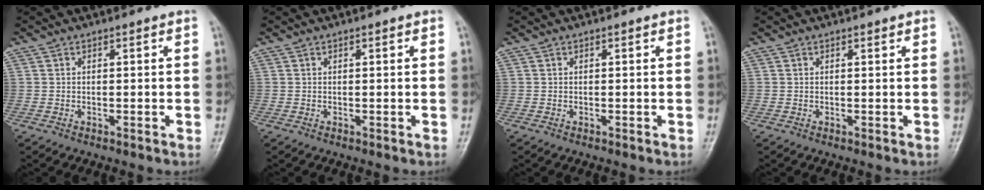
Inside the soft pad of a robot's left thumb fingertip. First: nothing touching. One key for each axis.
{"total": 0.6, "fx": 0.2, "fy": 0.2, "fz": 0.5, "tx": -0.008, "ty": 0.000, "tz": 0.002}
{"total": 0.0}
{"total": 0.6, "fx": 0.4, "fy": 0.2, "fz": 0.4, "tx": -0.006, "ty": -0.001, "tz": 0.004}